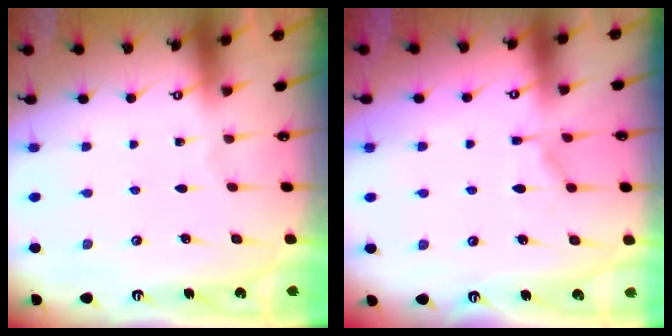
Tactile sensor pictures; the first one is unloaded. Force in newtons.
{"total": 6.1, "press": 6.1, "slide": 0.7}